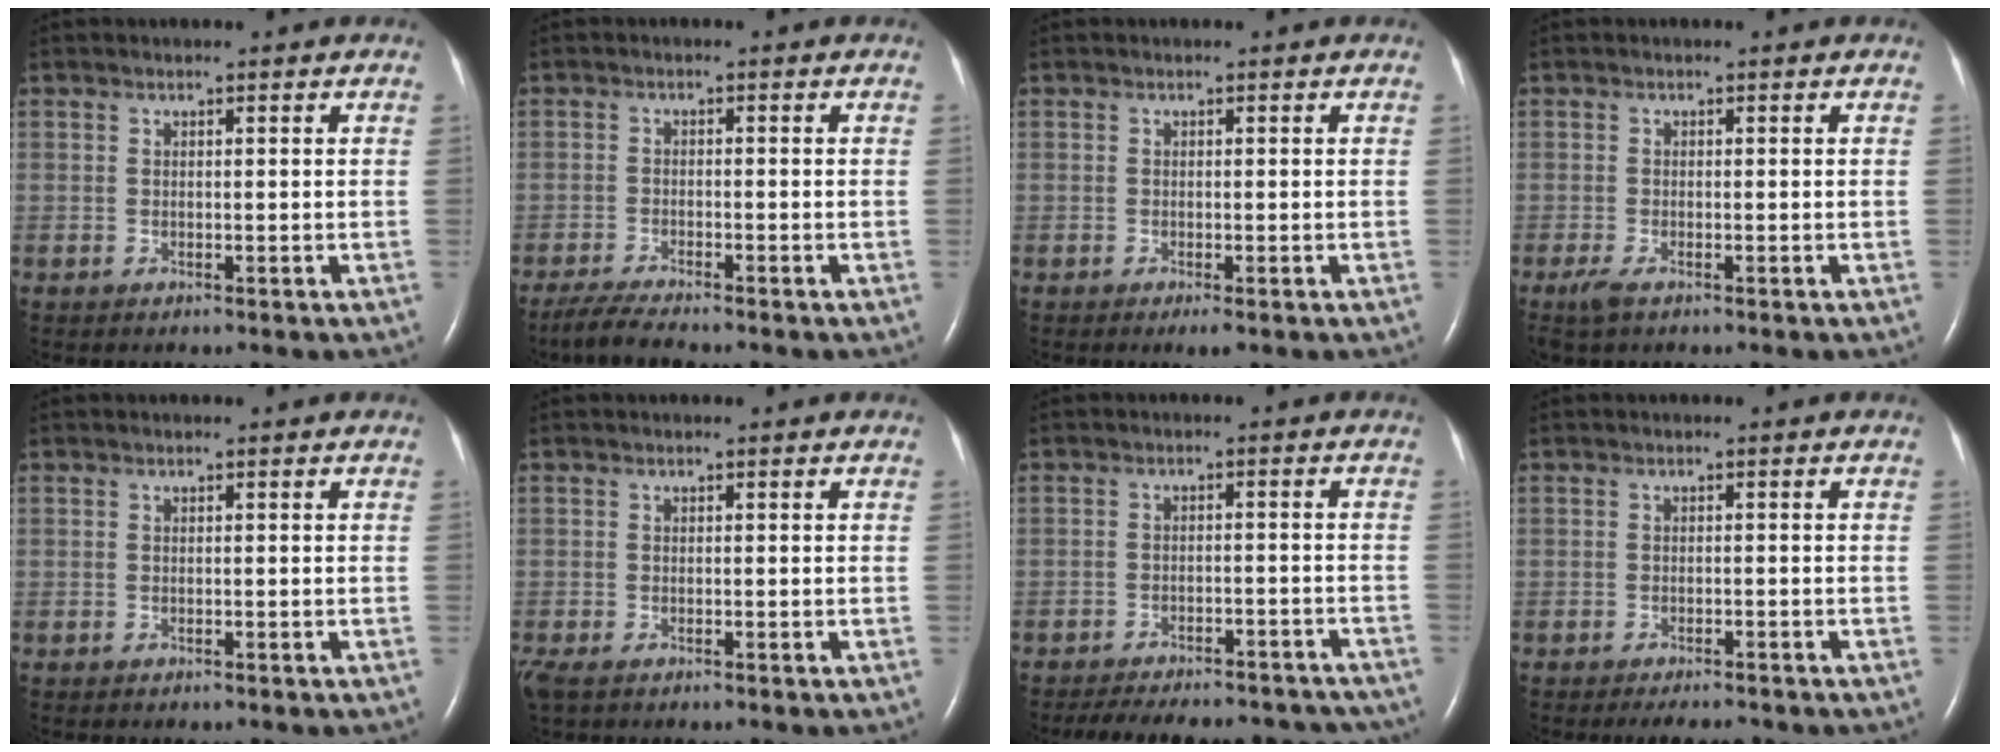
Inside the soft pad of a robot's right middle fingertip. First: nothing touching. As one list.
[{"total": 4.4, "force": [-3.8, 0.0, 2.2], "torque": [-0.050, -0.017, -0.070]}, {"total": 1.4, "force": [-0.8, 0.1, 1.1], "torque": [-0.017, -0.005, -0.011]}, {"total": 1.9, "force": [-1.2, 0.5, 1.4], "torque": [-0.041, -0.007, -0.024]}, {"total": 0.0}, {"total": 2.7, "force": [-1.7, 1.3, 1.7], "torque": [-0.045, -0.010, -0.028]}, {"total": 19.2, "force": [-17.0, 6.1, 6.5], "torque": [-0.121, -0.003, -0.207]}, {"total": 3.8, "force": [-3.4, 0.9, 1.6], "torque": [-0.018, -0.005, -0.044]}]